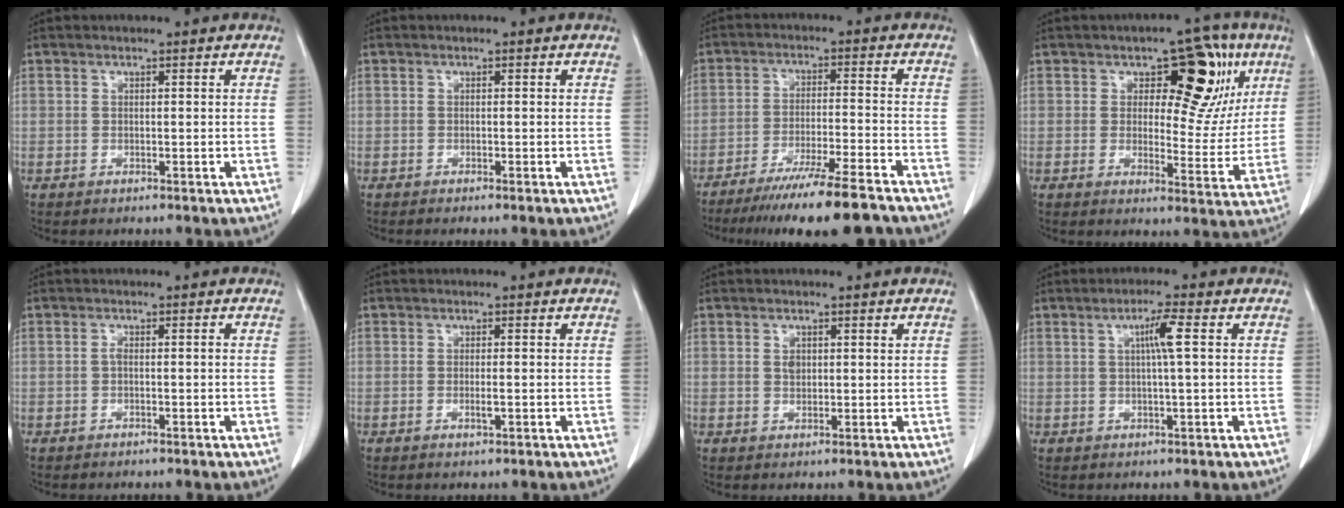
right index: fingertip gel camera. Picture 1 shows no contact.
{"total": 0.5, "force": [-0.4, -0.1, 0.4], "torque": [-0.012, -0.001, -0.007]}
{"total": 13.9, "force": [-11.4, -0.2, 7.9], "torque": [-0.127, -0.033, -0.180]}
{"total": 13.3, "force": [5.5, 6.7, 10.1], "torque": [-0.112, 0.023, 0.076]}
{"total": 0.8, "force": [-0.1, 0.3, 0.7], "torque": [-0.010, 0.004, -0.002]}
{"total": 1.2, "force": [-0.3, 0.1, 1.2], "torque": [-0.021, -0.001, -0.004]}
{"total": 1.6, "force": [0.7, 1.0, 1.1], "torque": [-0.017, 0.003, 0.014]}
{"total": 3.9, "force": [0.8, -0.4, 3.8], "torque": [-0.070, 0.002, 0.014]}